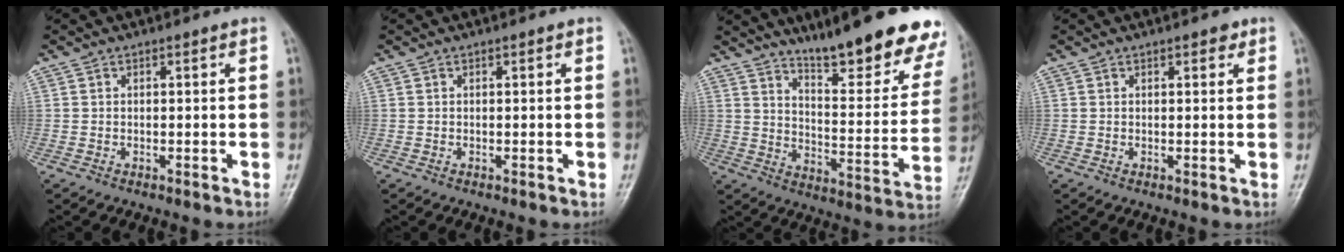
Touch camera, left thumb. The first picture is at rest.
{"total": 0.0}
{"total": 21.0, "force": [15.8, 4.6, 13.1], "torque": [-0.140, -0.097, 0.224]}
{"total": 1.7, "force": [1.0, 0.8, 1.1], "torque": [-0.006, -0.002, 0.010]}